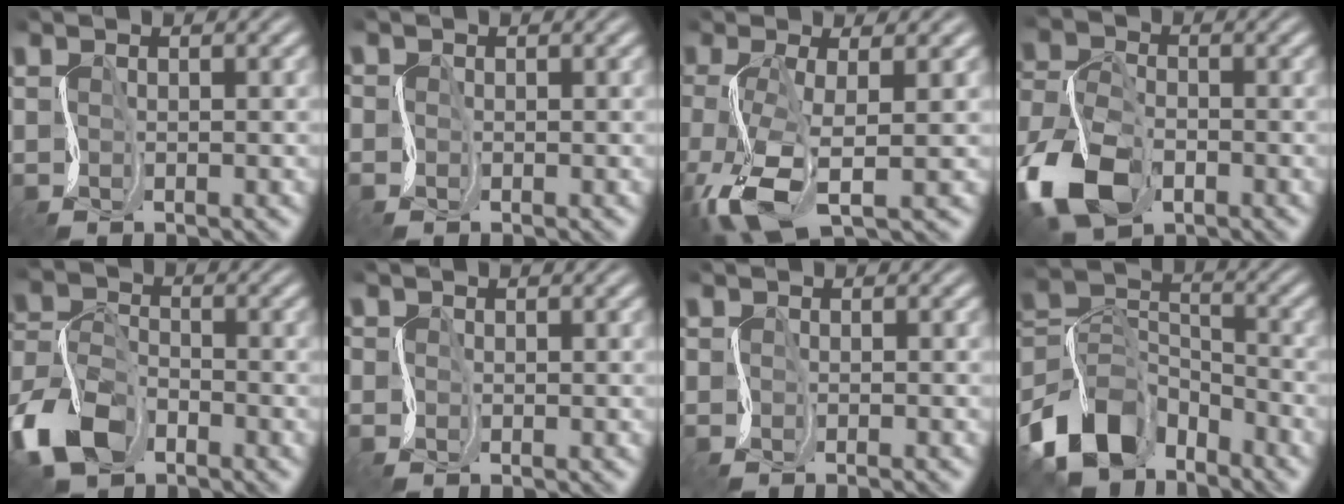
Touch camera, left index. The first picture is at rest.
{"total": 1.1, "force": [0.0, 1.1, 0.0], "torque": [0.010, 0.002, -0.013]}
{"total": 6.6, "force": [-2.0, 1.8, 6.0], "torque": [-0.134, -0.006, -0.046]}
{"total": 8.9, "force": [-4.2, 5.2, 5.8], "torque": [-0.146, -0.014, -0.099]}
{"total": 7.9, "force": [-4.5, 4.5, 4.6], "torque": [-0.105, 0.002, -0.106]}
{"total": 1.1, "force": [-0.1, 1.1, 0.1], "torque": [0.010, 0.001, -0.014]}
{"total": 0.9, "force": [-0.9, 0.0, -0.2], "torque": [0.007, -0.008, -0.021]}
{"total": 11.2, "force": [-7.0, 6.6, 5.7], "torque": [-0.109, 0.007, -0.152]}